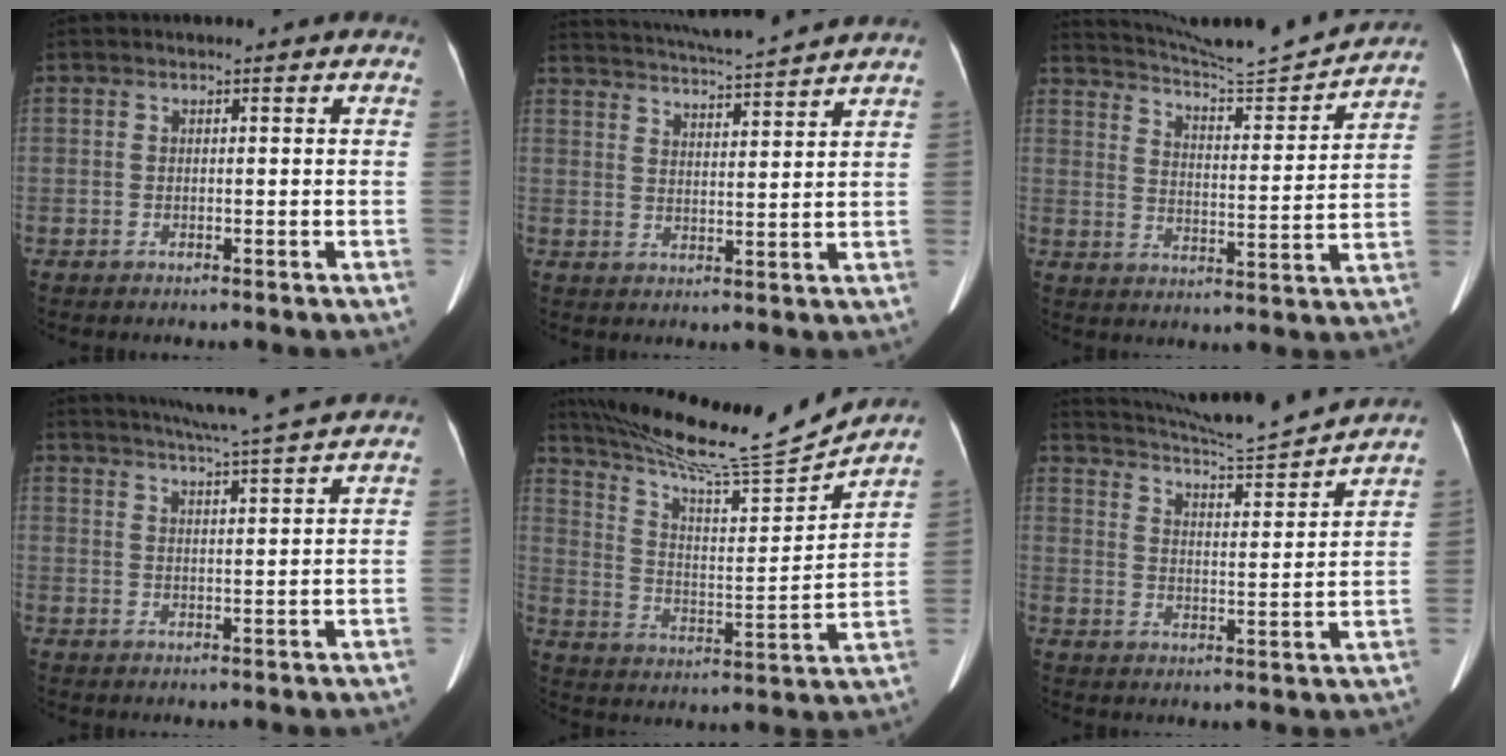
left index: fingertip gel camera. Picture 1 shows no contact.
{"total": 13.6, "force": [12.7, -0.7, 4.7], "torque": [-0.095, 0.003, 0.189]}
{"total": 14.6, "force": [14.1, -1.5, 3.4], "torque": [-0.067, -0.031, 0.212]}
{"total": 9.5, "force": [8.5, -1.4, 4.1], "torque": [-0.071, 0.009, 0.119]}
{"total": 17.2, "force": [16.0, -1.3, 6.2], "torque": [-0.116, -0.029, 0.259]}
{"total": 14.2, "force": [13.6, -1.8, 3.7], "torque": [-0.076, -0.030, 0.205]}